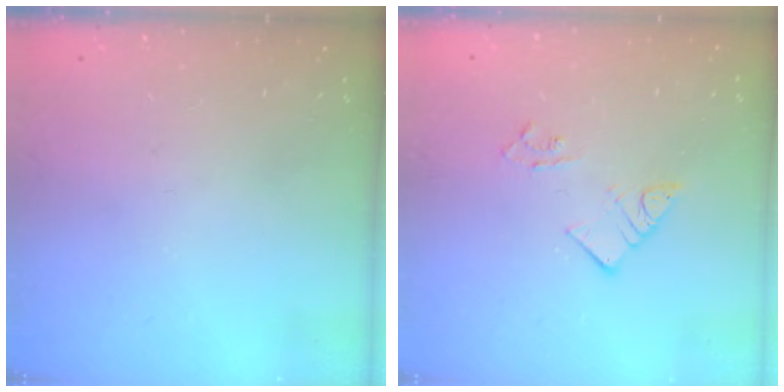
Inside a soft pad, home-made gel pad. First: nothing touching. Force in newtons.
{"total": 5.5, "press": 5.5, "slide": 0.4}